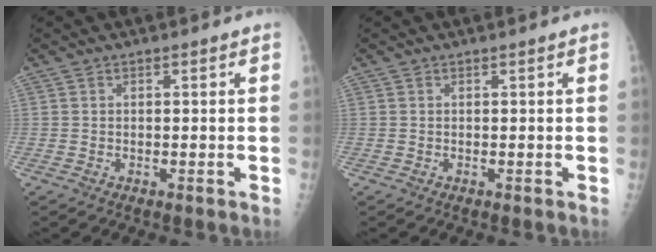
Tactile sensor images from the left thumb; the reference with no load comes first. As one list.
[{"total": 0.0}]